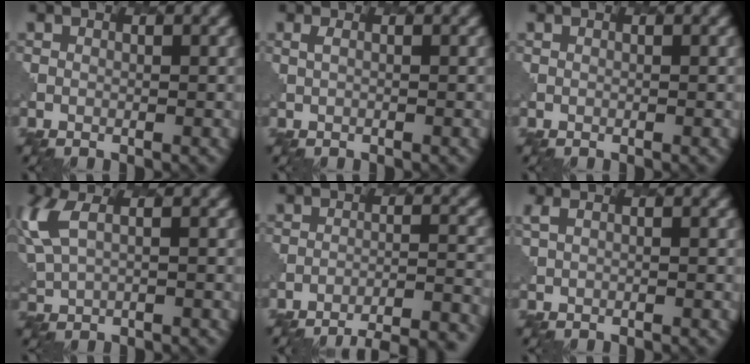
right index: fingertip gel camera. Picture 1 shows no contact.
{"total": 0.7, "force": [0.4, 0.2, 0.6], "torque": [-0.012, -0.004, 0.007]}
{"total": 0.0}
{"total": 4.5, "force": [1.8, 2.0, 3.6], "torque": [-0.102, 0.004, 0.037]}
{"total": 11.6, "force": [-10.7, 2.6, 3.6], "torque": [-0.024, 0.014, -0.120]}
{"total": 1.3, "force": [0.6, 0.4, 1.1], "torque": [-0.023, -0.001, 0.011]}